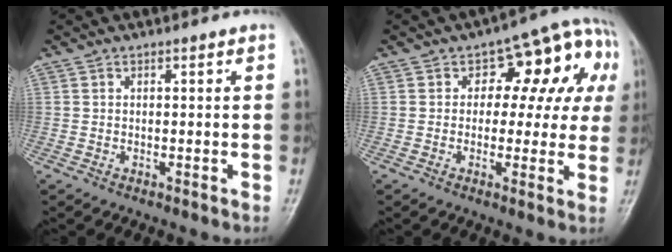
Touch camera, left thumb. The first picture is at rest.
{"total": 14.1, "force": [2.8, 8.7, 10.7], "torque": [-0.065, 0.035, 0.026]}